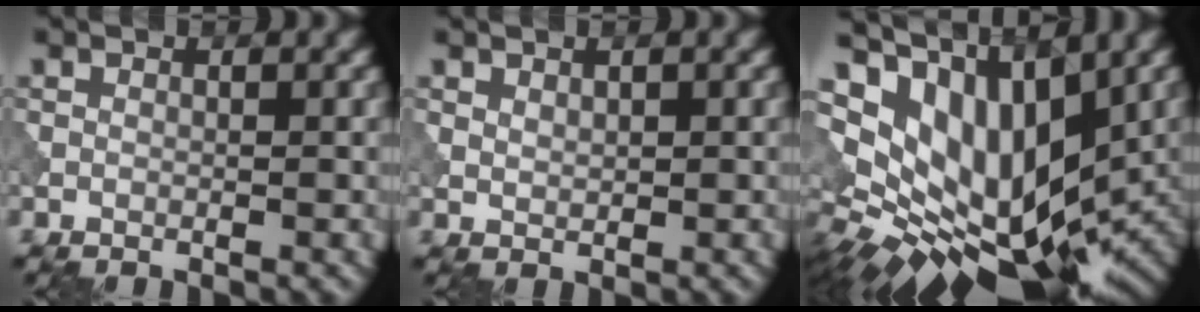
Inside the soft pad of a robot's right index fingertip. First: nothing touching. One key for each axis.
{"total": 1.0, "fx": 0.6, "fy": 0.6, "fz": 0.5, "tx": -0.010, "ty": -0.002, "tz": 0.016}
{"total": 15.9, "fx": 3.4, "fy": 9.0, "fz": 12.6, "tx": -0.185, "ty": -0.014, "tz": 0.107}